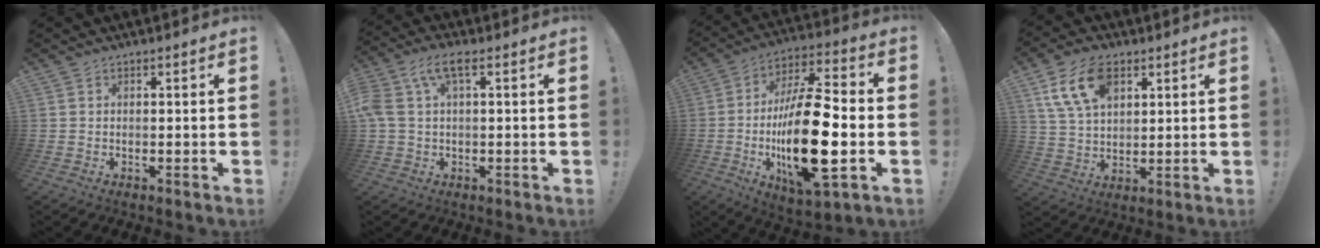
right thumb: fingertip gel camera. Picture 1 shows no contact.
{"total": 8.0, "force": [2.3, 3.5, 6.8], "torque": [-0.144, 0.002, 0.046]}
{"total": 25.6, "force": [-3.7, 9.4, 23.5], "torque": [-0.441, -0.001, -0.062]}
{"total": 13.6, "force": [6.4, 8.5, 8.6], "torque": [-0.161, -0.008, 0.123]}